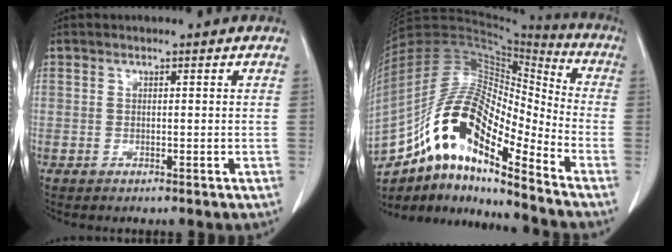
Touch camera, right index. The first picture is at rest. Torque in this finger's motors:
{"motor_torque": [1.27, -0.87, 0.62, 0.21]}